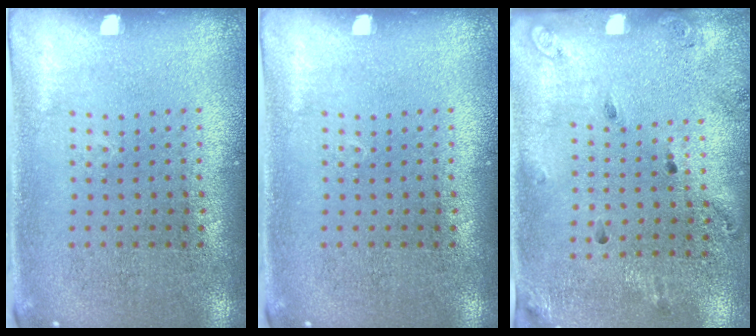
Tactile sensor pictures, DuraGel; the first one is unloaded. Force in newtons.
{"total": 0.0}
{"total": 1.8, "press": 1.2, "slide": 1.4}